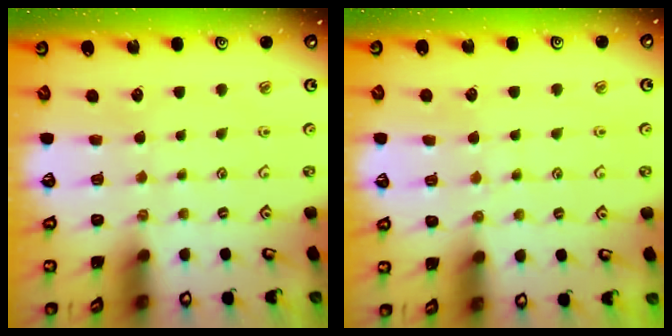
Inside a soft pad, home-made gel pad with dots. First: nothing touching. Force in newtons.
{"total": 5.1, "press": 5.1, "slide": 0.6}